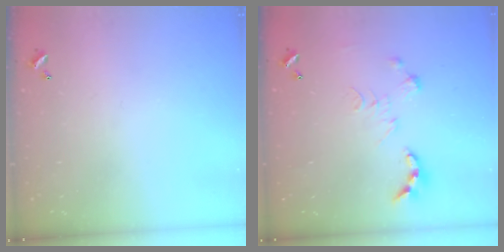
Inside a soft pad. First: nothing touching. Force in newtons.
{"total": 0.0}